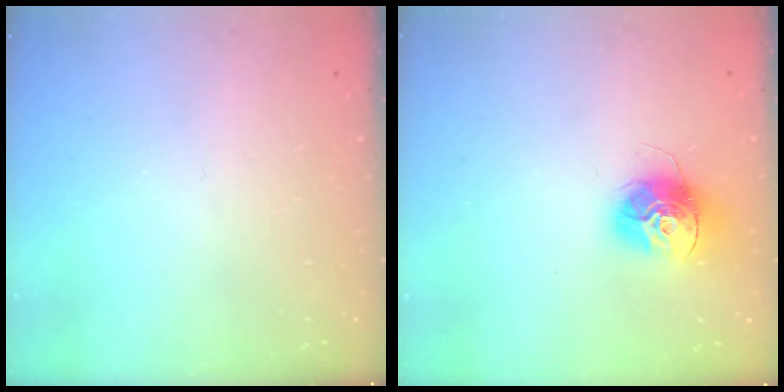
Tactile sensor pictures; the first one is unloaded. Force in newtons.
{"total": 15.0, "press": 14.9, "slide": 1.5}